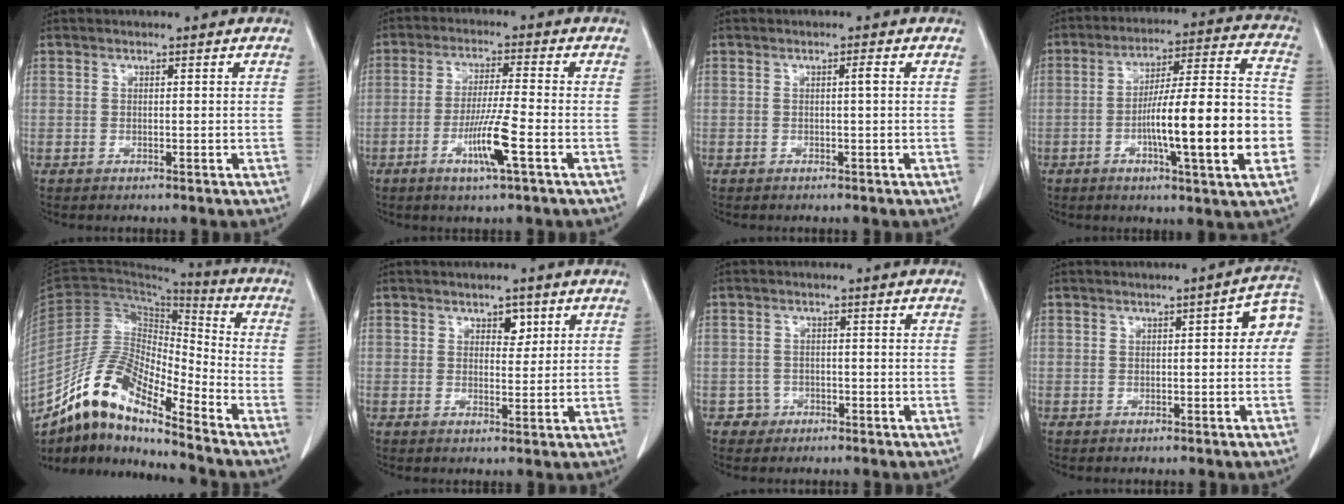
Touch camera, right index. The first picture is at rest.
{"total": 7.6, "force": [-3.0, -0.4, 7.0], "torque": [-0.133, -0.012, -0.056]}
{"total": 0.9, "force": [0.1, -0.1, 0.9], "torque": [-0.014, 0.002, 0.001]}
{"total": 18.2, "force": [-4.3, 1.4, 17.6], "torque": [-0.265, 0.013, -0.064]}
{"total": 14.6, "force": [-11.8, 2.4, 8.3], "torque": [-0.162, 0.032, -0.216]}
{"total": 2.6, "force": [1.3, 1.5, 1.6], "torque": [-0.019, 0.000, 0.020]}
{"total": 2.3, "force": [-1.2, 1.9, -0.4], "torque": [0.014, 0.013, -0.023]}
{"total": 4.5, "force": [0.3, 1.4, 4.2], "torque": [-0.046, 0.020, -0.002]}